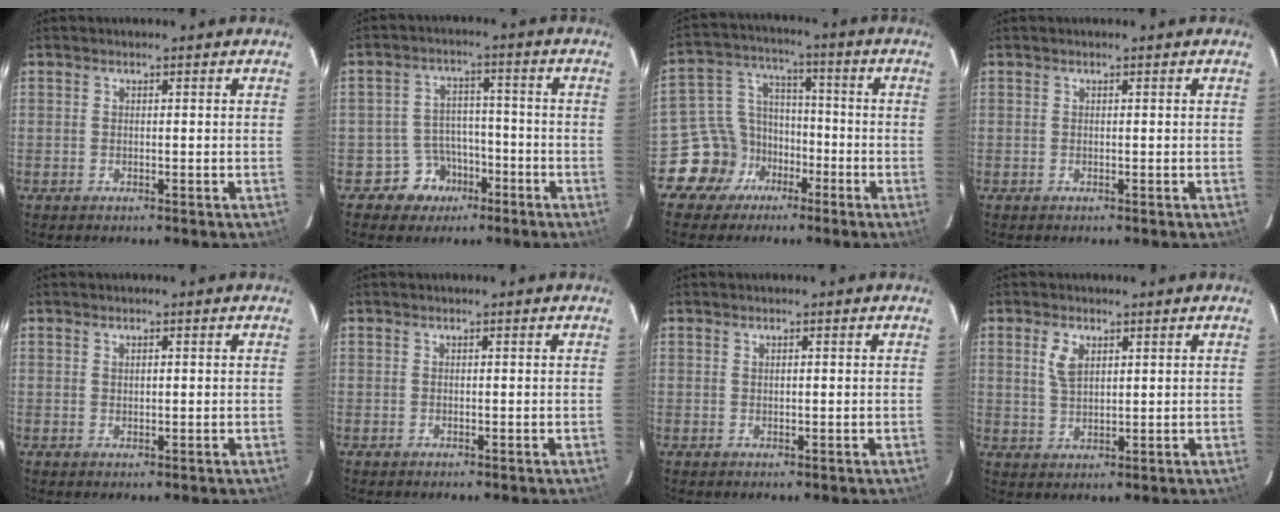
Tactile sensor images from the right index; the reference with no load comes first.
{"total": 6.8, "force": [-4.1, 5.3, 0.8], "torque": [-0.027, 0.027, -0.059]}
{"total": 10.4, "force": [-5.8, 8.4, 1.6], "torque": [-0.048, 0.046, -0.095]}
{"total": 0.0}
{"total": 1.0, "force": [0.4, 0.5, 0.8], "torque": [-0.013, 0.004, 0.007]}
{"total": 0.0}
{"total": 0.5, "force": [0.2, 0.2, 0.4], "torque": [-0.009, 0.003, 0.005]}
{"total": 4.4, "force": [1.8, 2.5, 3.2], "torque": [-0.062, 0.005, 0.038]}